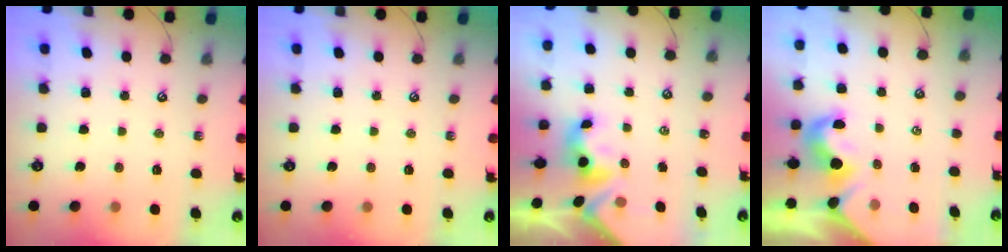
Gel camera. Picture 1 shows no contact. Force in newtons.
{"total": 0.0}
{"total": 3.5, "press": 3.5, "slide": 0.4}
{"total": 1.9, "press": 1.8, "slide": 0.6}